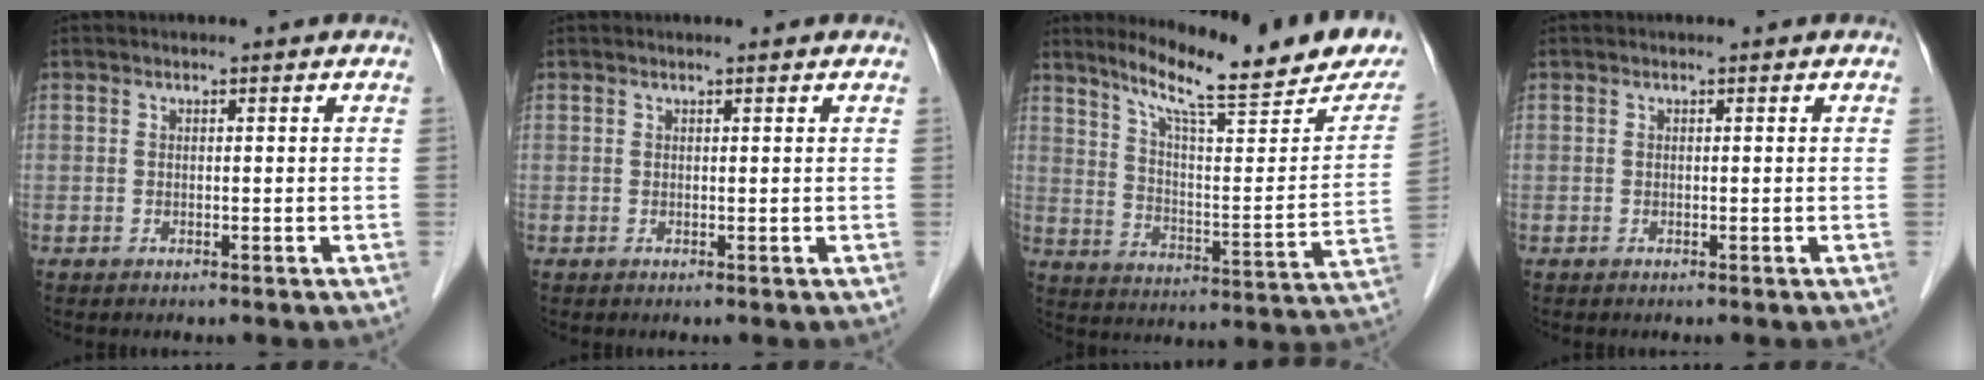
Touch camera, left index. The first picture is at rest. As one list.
[{"total": 1.0, "force": [0.9, 0.0, 0.3], "torque": [-0.013, 0.007, 0.013]}, {"total": 21.9, "force": [17.4, 2.7, 13.1], "torque": [-0.193, -0.024, 0.243]}, {"total": 0.0}]